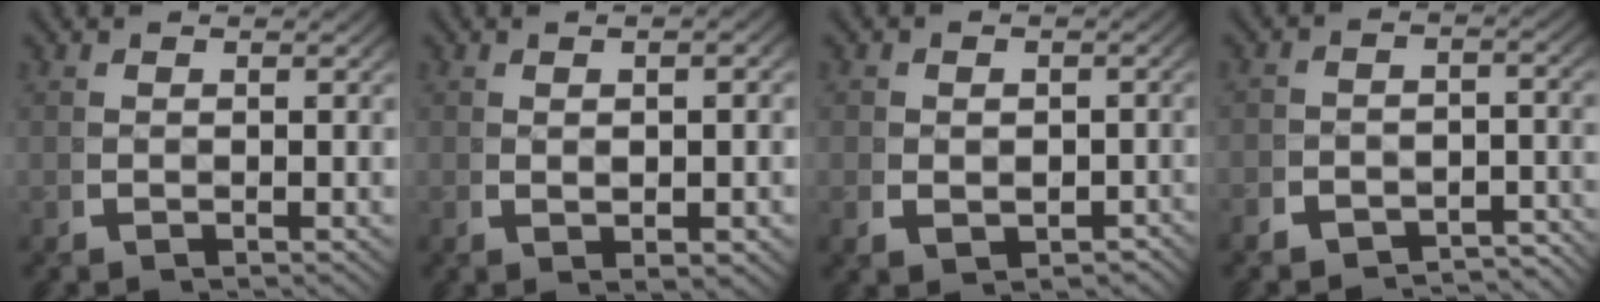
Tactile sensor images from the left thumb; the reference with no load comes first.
{"total": 2.8, "force": [0.0, 1.0, 2.6], "torque": [-0.036, 0.002, 0.001]}
{"total": 2.8, "force": [-1.0, 2.2, 1.3], "torque": [-0.019, -0.018, -0.008]}
{"total": 5.5, "force": [-4.8, 2.3, 1.2], "torque": [0.001, -0.018, -0.083]}